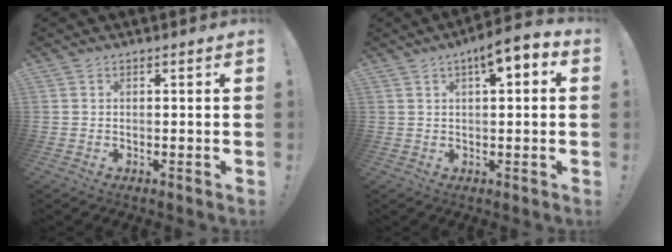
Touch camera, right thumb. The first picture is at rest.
{"total": 6.1, "force": [2.7, 1.6, 5.2], "torque": [-0.074, -0.017, 0.039]}